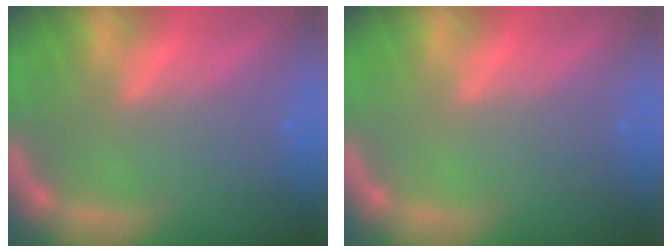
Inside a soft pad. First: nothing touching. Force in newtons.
{"total": 0.0}